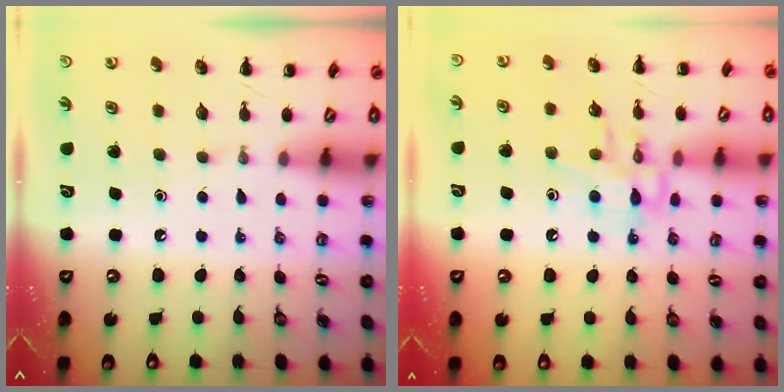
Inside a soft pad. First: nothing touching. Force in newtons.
{"total": 10.6, "press": 10.6, "slide": 0.6}